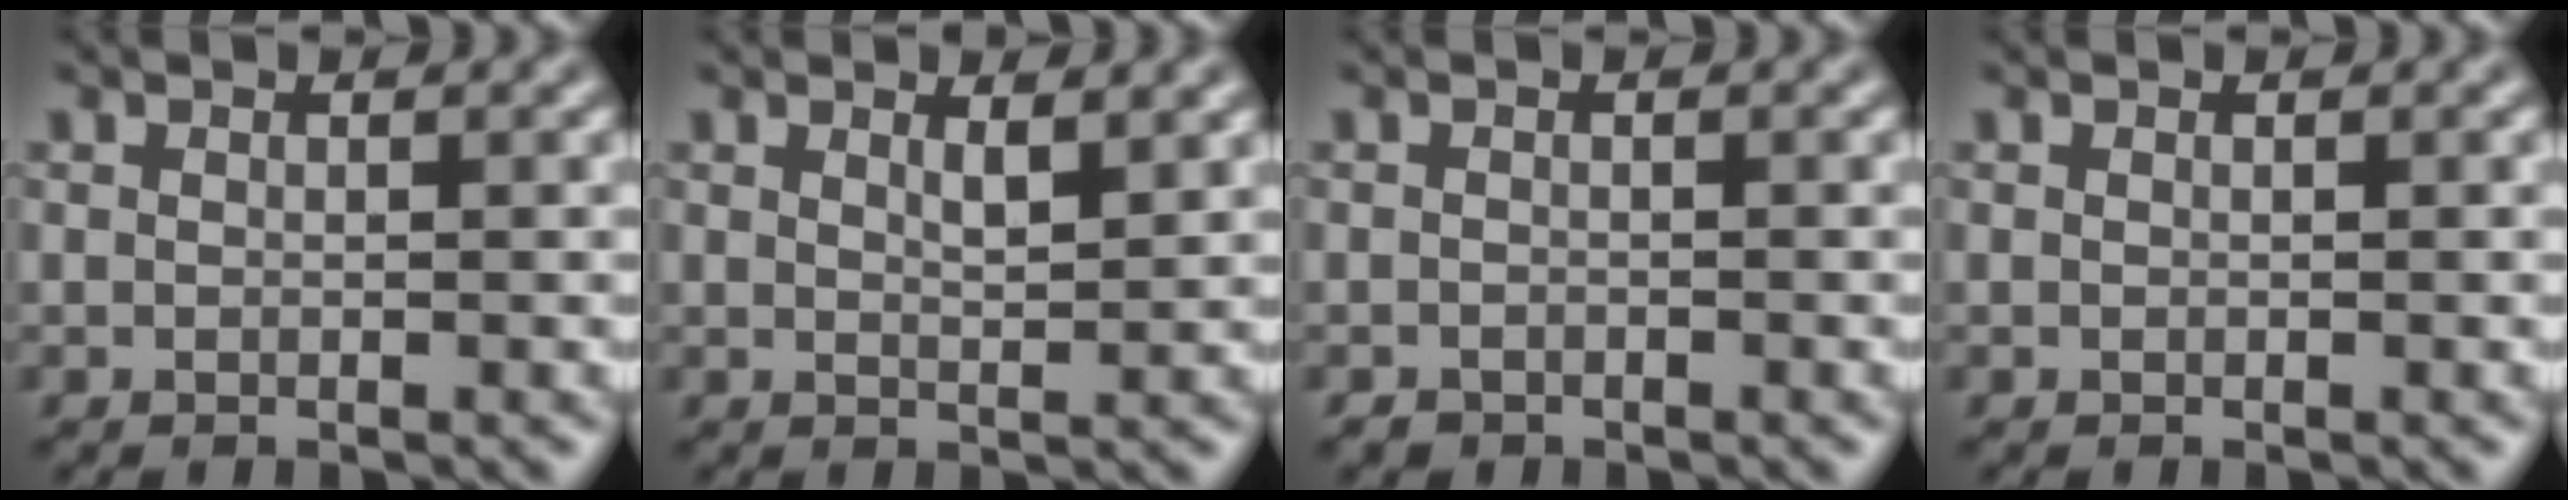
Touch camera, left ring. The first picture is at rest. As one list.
[{"total": 1.6, "force": [1.2, 0.3, 1.0], "torque": [-0.015, -0.001, 0.018]}, {"total": 0.8, "force": [-0.7, 0.4, 0.0], "torque": [0.003, -0.004, -0.012]}, {"total": 0.0}]